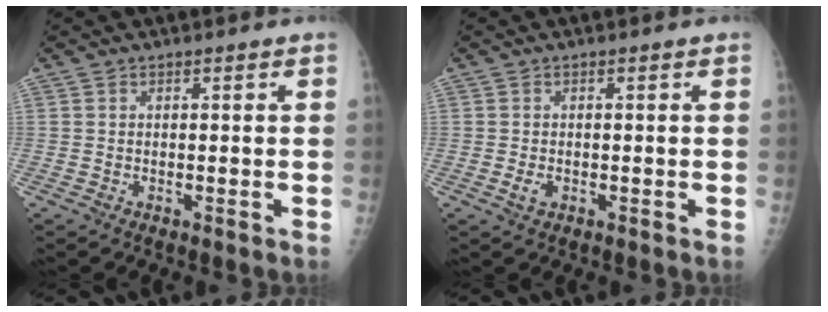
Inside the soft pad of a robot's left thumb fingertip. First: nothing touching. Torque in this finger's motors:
{"motor_torque": [-0.18, 0.11, 0.21, 0.02, 0.03]}